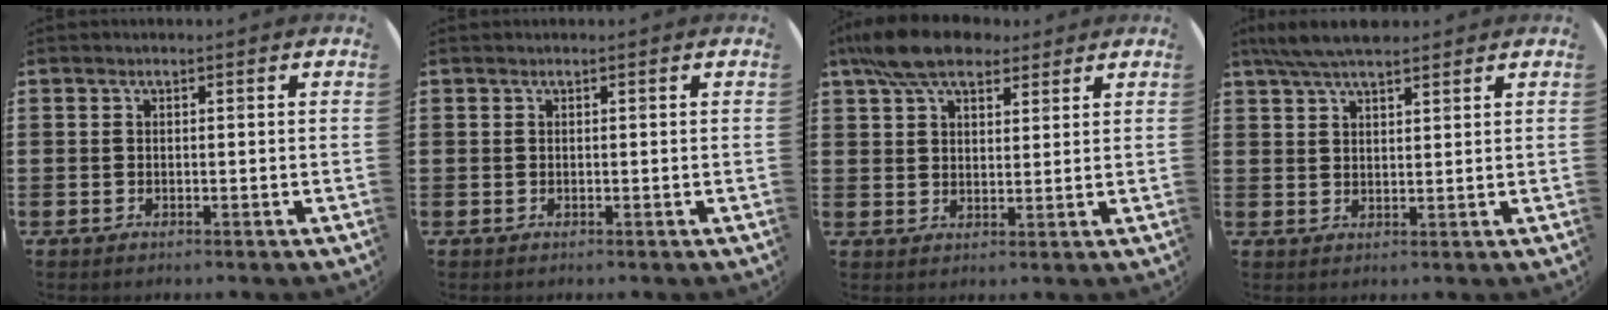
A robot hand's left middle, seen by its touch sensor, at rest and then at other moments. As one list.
[{"total": 0.0}, {"total": 8.0, "force": [6.3, 3.5, 3.5], "torque": [-0.082, -0.004, 0.117]}, {"total": 5.4, "force": [4.6, 1.2, 2.6], "torque": [-0.062, -0.003, 0.084]}]